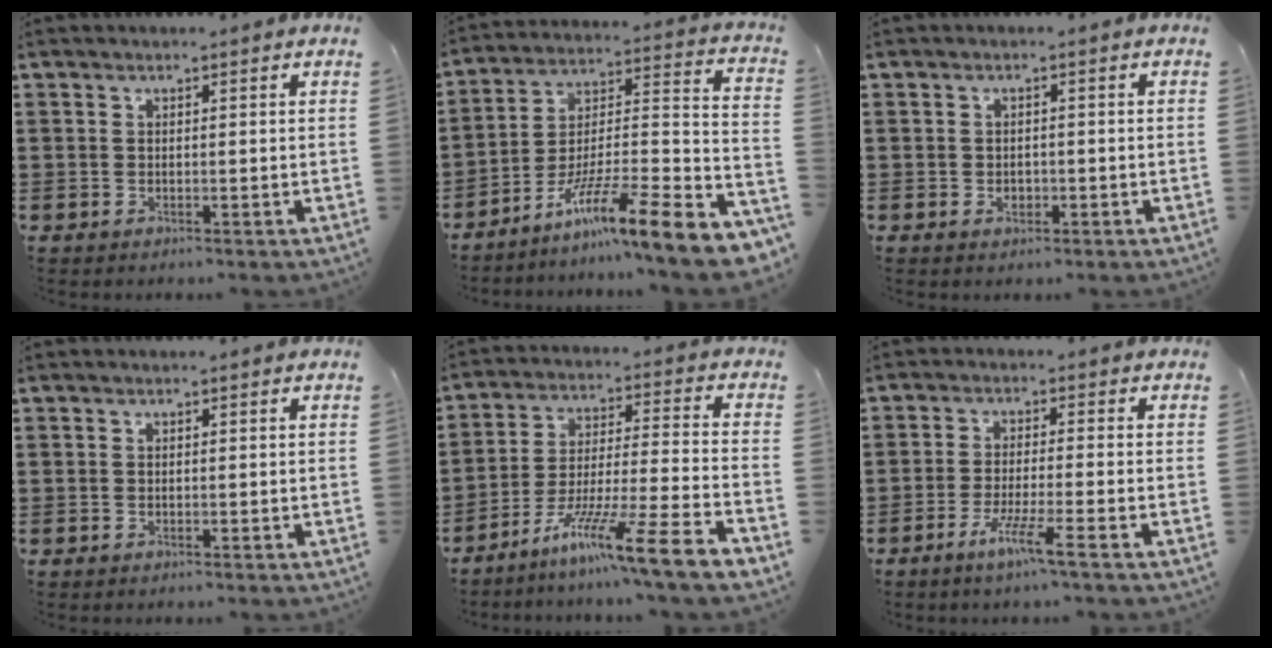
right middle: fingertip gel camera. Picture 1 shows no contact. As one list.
[{"total": 12.2, "force": [-8.1, 0.4, 9.1], "torque": [-0.150, -0.009, -0.154]}, {"total": 1.3, "force": [-0.4, 0.9, 0.8], "torque": [-0.016, 0.002, -0.010]}, {"total": 0.0}, {"total": 11.8, "force": [-8.8, -0.5, 7.9], "torque": [-0.143, 0.002, -0.172]}, {"total": 5.0, "force": [-3.2, -0.4, 3.8], "torque": [-0.067, -0.008, -0.057]}]